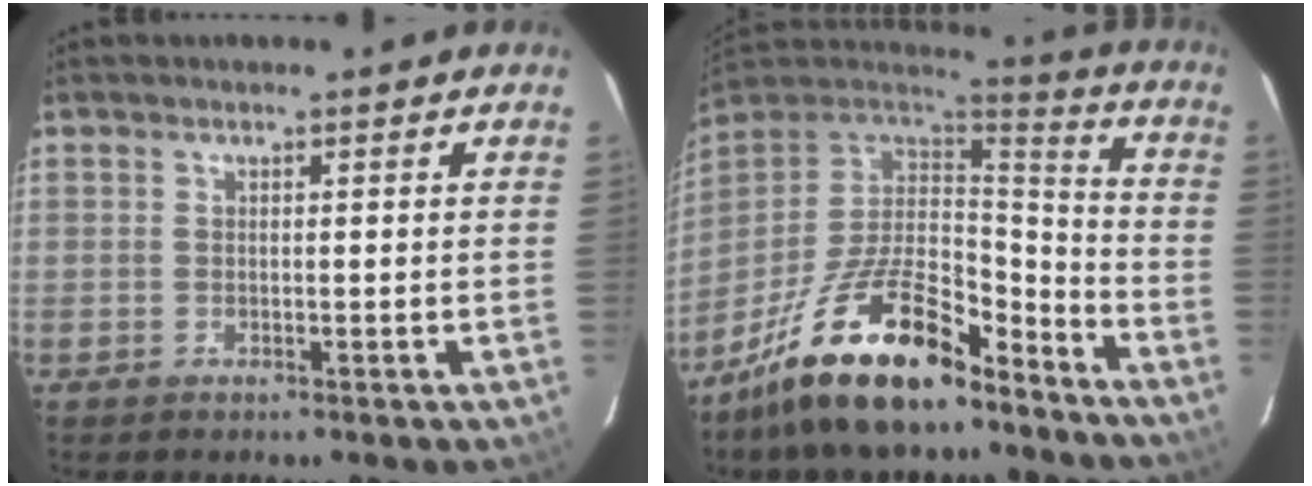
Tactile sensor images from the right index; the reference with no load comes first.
{"total": 22.6, "force": [-15.1, 8.4, 14.6], "torque": [-0.280, -0.011, -0.254]}